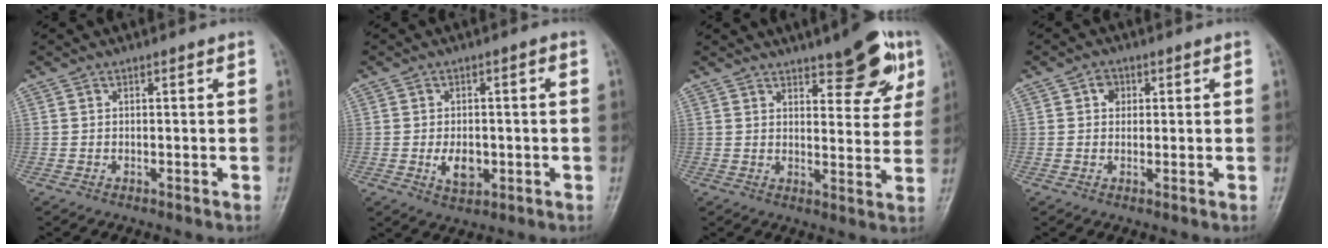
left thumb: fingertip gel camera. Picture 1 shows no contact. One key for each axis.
{"total": 5.7, "fx": -1.2, "fy": 3.6, "fz": 4.2, "tx": -0.056, "ty": 0.003, "tz": -0.016}
{"total": 11.7, "fx": 7.4, "fy": 4.3, "fz": 7.9, "tx": -0.063, "ty": -0.034, "tz": 0.101}
{"total": 2.6, "fx": 0.6, "fy": 2.3, "fz": 1.1, "tx": 0.003, "ty": 0.002, "tz": 0.005}